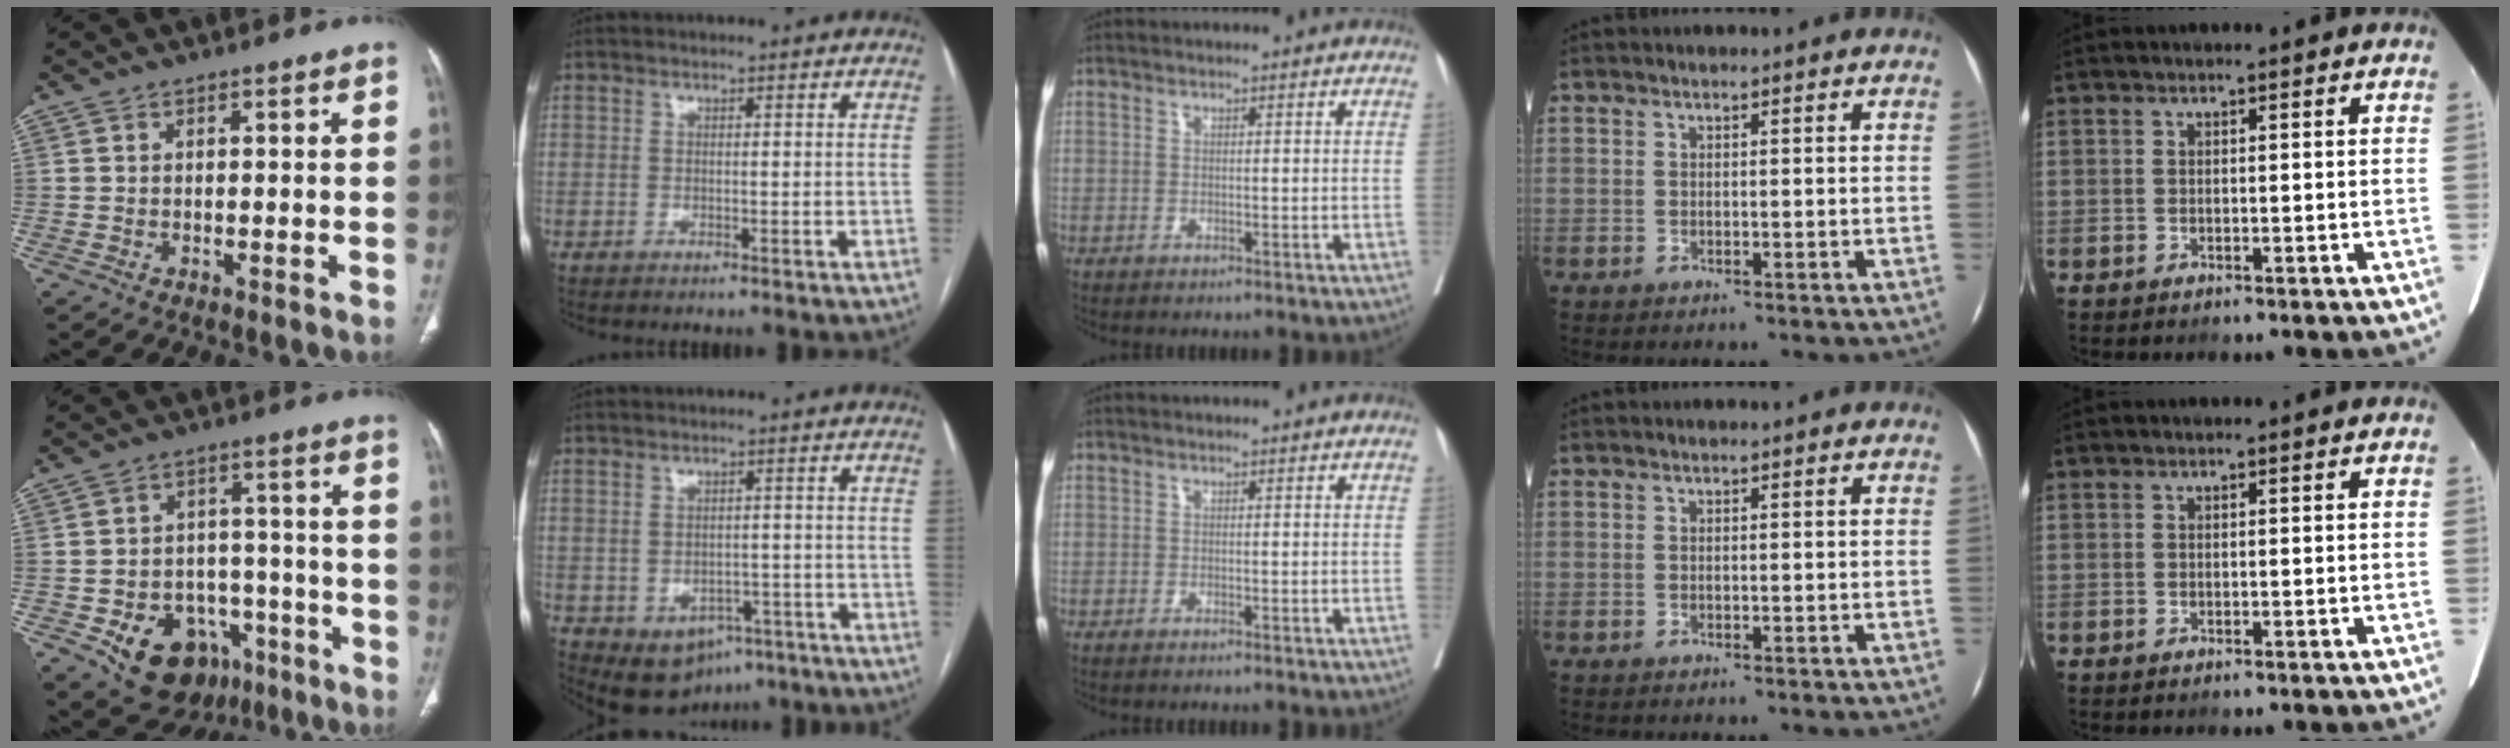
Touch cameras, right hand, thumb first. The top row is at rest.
{"thumb": {"total": 15.7, "force": [-7.7, 11.5, 7.6], "torque": [-0.084, 0.056, -0.101]}, "index": {"total": 7.9, "force": [-4.1, 5.8, 3.3], "torque": [-0.045, 0.016, -0.046]}, "middle": {"total": 1.7, "force": [-1.5, -0.2, 0.8], "torque": [-0.012, 0.000, -0.015]}}